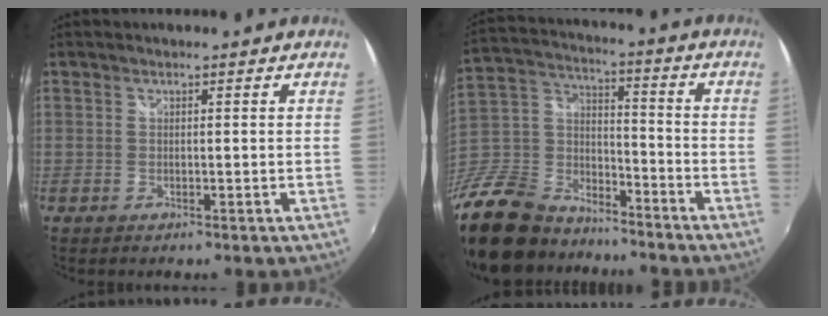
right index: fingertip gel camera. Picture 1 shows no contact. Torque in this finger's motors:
{"motor_torque": [-0.81, -0.94, -1.05, -0.21]}